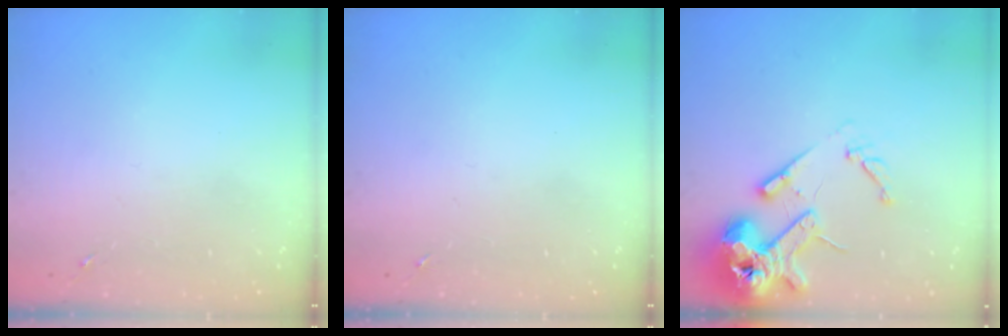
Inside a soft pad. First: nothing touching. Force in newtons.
{"total": 0.0}
{"total": 16.3, "press": 16.2, "slide": 2.3}